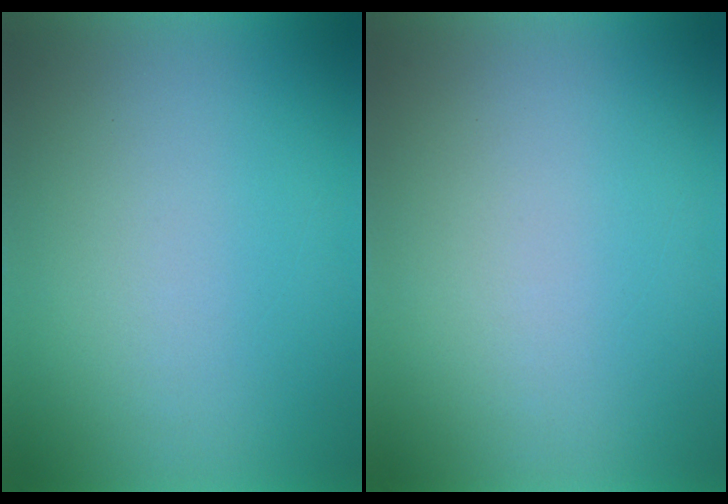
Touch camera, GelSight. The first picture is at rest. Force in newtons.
{"total": 0.0}